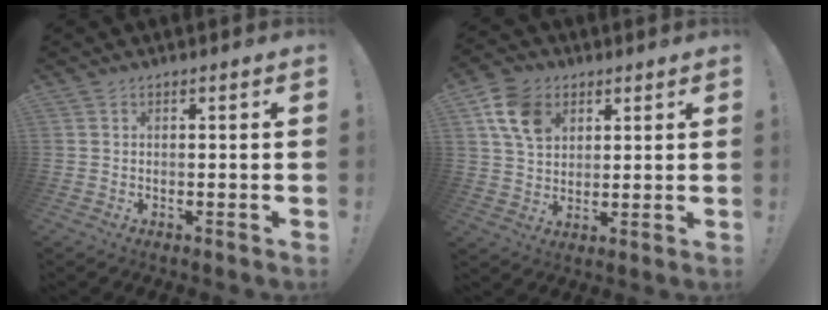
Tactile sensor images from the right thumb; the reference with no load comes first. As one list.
[{"total": 11.5, "force": [5.2, 8.4, 5.9], "torque": [-0.097, -0.008, 0.104]}]